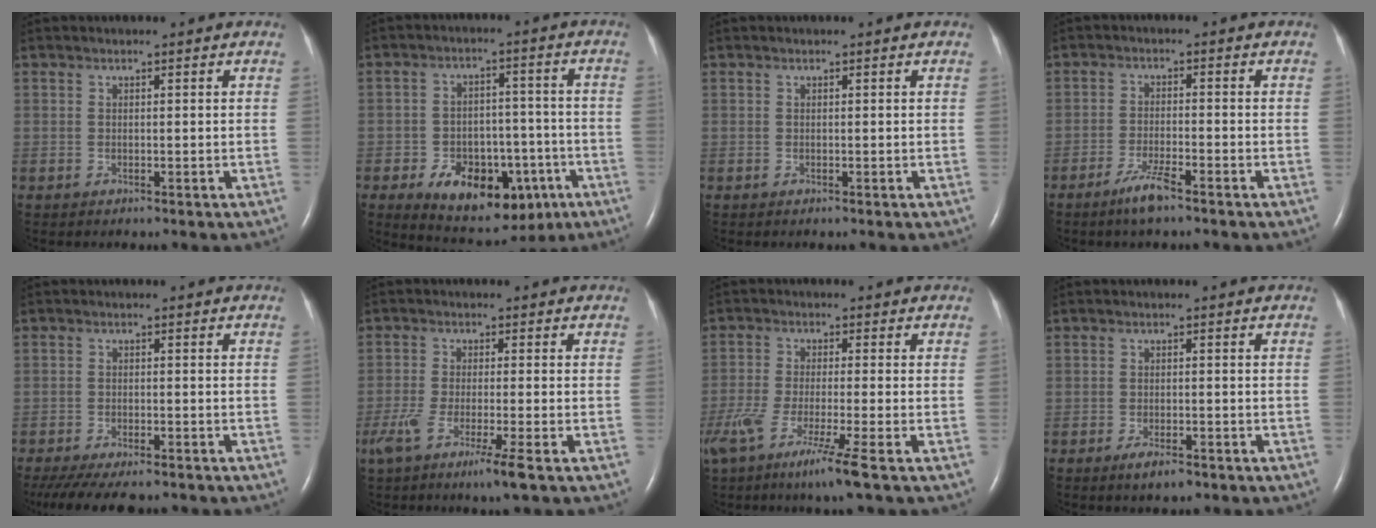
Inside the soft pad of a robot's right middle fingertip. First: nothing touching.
{"total": 13.9, "force": [-6.5, 8.0, 9.3], "torque": [-0.136, 0.013, -0.086]}
{"total": 0.0}
{"total": 4.2, "force": [-3.1, 0.2, 2.9], "torque": [-0.065, -0.007, -0.059]}
{"total": 12.2, "force": [-10.2, 3.0, 5.8], "torque": [-0.112, -0.021, -0.146]}
{"total": 6.7, "force": [-3.9, -0.3, 5.5], "torque": [-0.105, -0.022, -0.071]}
{"total": 10.9, "force": [-6.7, -0.7, 8.5], "torque": [-0.155, -0.034, -0.114]}
{"total": 2.8, "force": [-1.9, 0.7, 1.9], "torque": [-0.041, -0.003, -0.031]}